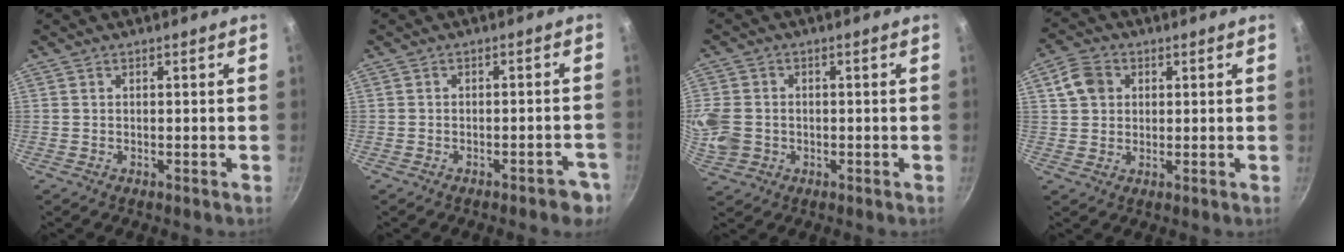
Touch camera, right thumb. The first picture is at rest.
{"total": 4.7, "force": [-2.9, 1.8, 3.2], "torque": [-0.023, 0.034, -0.022]}
{"total": 10.4, "force": [-0.8, 8.9, 5.4], "torque": [-0.137, 0.009, -0.015]}
{"total": 6.0, "force": [1.7, 4.9, 2.9], "torque": [-0.035, 0.007, 0.024]}